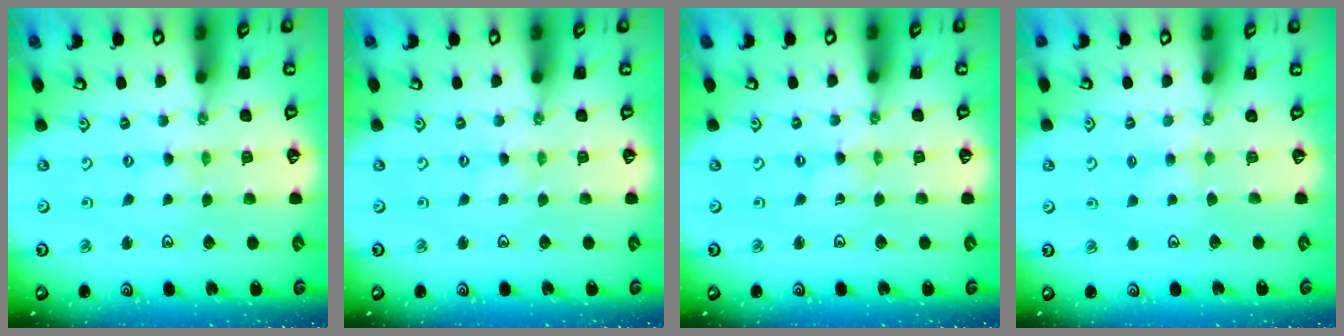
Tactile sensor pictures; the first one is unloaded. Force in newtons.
{"total": 0.8, "press": 0.8, "slide": 0.2}
{"total": 0.0}
{"total": 2.1, "press": 2.1, "slide": 0.4}